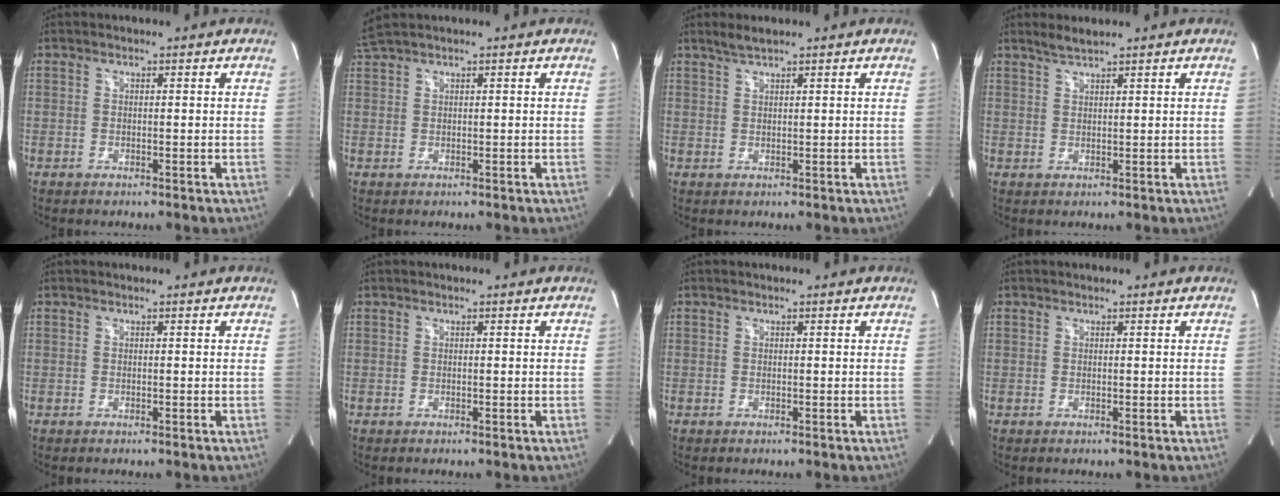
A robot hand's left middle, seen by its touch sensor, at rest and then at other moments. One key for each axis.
{"total": 2.6, "fx": 2.3, "fy": -0.2, "fz": 1.3, "tx": -0.030, "ty": 0.030, "tz": 0.049}
{"total": 2.1, "fx": 1.8, "fy": -0.1, "fz": 1.1, "tx": -0.029, "ty": 0.004, "tz": 0.037}
{"total": 2.1, "fx": 2.0, "fy": -0.1, "fz": 0.9, "tx": -0.022, "ty": 0.004, "tz": 0.041}
{"total": 0.0}
{"total": 0.0}
{"total": 0.0}
{"total": 0.0}